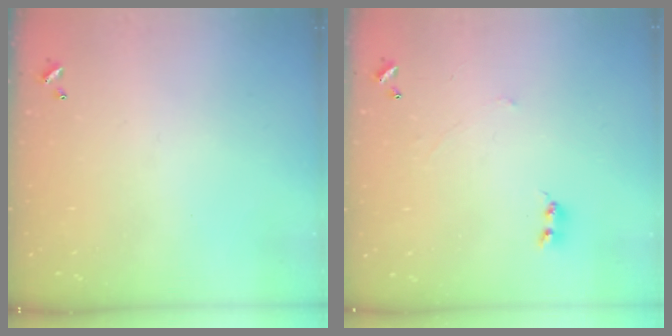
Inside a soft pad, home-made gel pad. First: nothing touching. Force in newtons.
{"total": 0.9, "press": 0.8, "slide": 0.3}